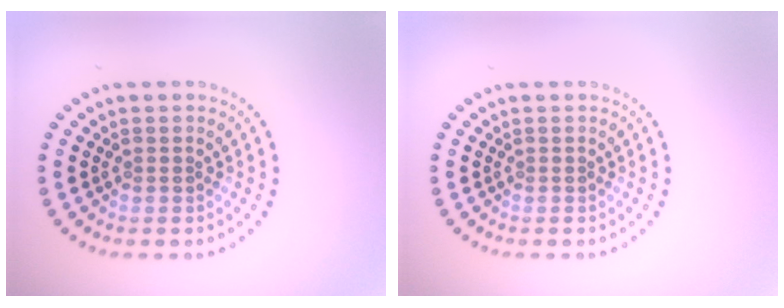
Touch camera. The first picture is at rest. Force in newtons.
{"total": 0.0}